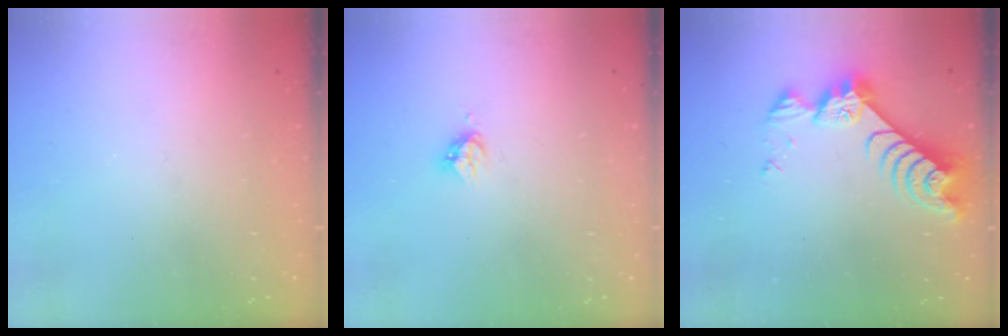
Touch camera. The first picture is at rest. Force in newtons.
{"total": 3.7, "press": 3.7, "slide": 0.1}
{"total": 8.9, "press": 8.8, "slide": 0.8}